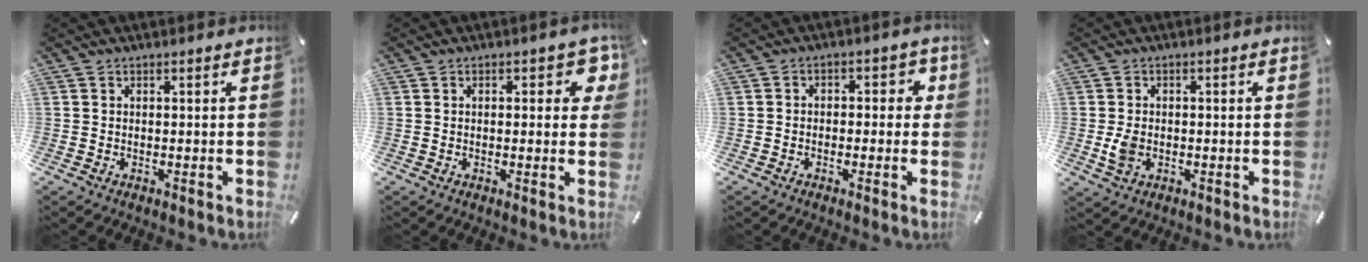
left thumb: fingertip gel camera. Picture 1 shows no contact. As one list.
[{"total": 5.0, "force": [1.6, 2.7, 3.9], "torque": [-0.041, -0.002, 0.019]}, {"total": 4.5, "force": [-0.8, 3.6, 2.6], "torque": [-0.035, 0.013, -0.021]}, {"total": 3.9, "force": [-0.5, 2.9, 2.5], "torque": [-0.050, -0.003, -0.013]}]